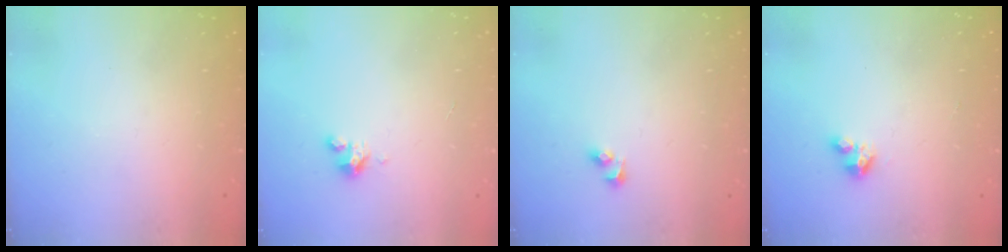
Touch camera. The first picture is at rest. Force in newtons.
{"total": 2.8, "press": 2.8, "slide": 0.2}
{"total": 2.7, "press": 2.4, "slide": 1.1}
{"total": 2.8, "press": 2.8, "slide": 0.2}